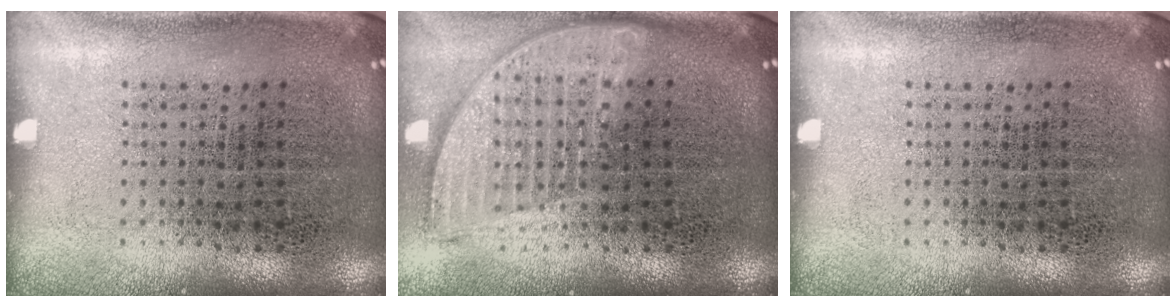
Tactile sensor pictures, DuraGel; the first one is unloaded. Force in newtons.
{"total": 1.8, "press": 1.5, "slide": 1.0}
{"total": 0.0}